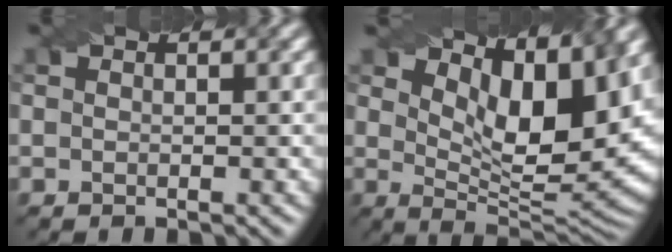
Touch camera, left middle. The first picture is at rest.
{"total": 10.4, "force": [5.0, 3.9, 8.3], "torque": [-0.137, -0.003, 0.088]}